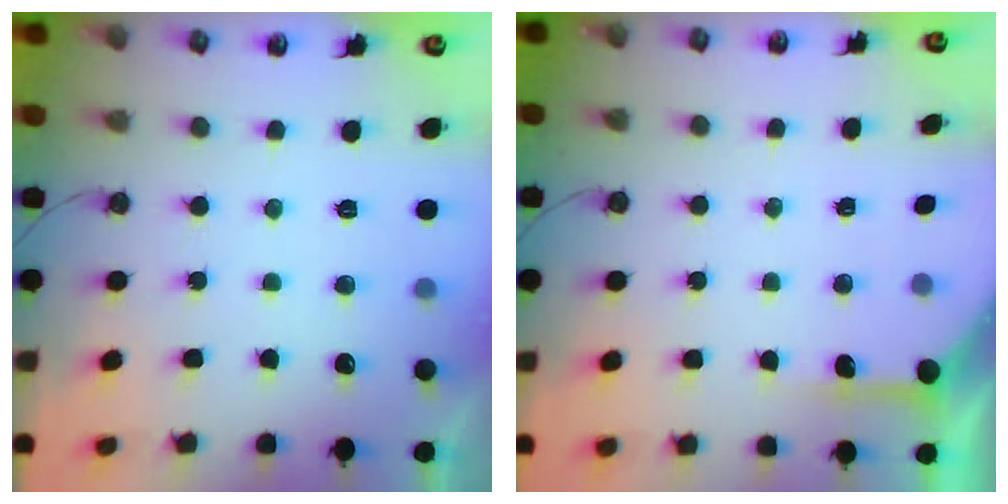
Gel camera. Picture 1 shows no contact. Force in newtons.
{"total": 5.0, "press": 4.9, "slide": 0.3}